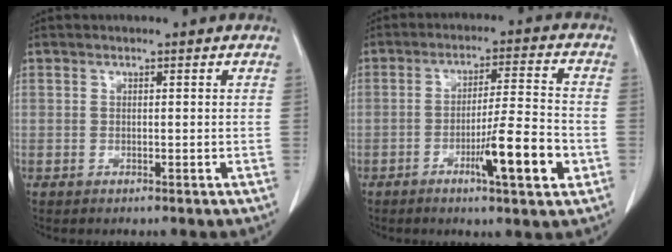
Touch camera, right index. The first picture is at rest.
{"total": 9.7, "force": [-3.6, 0.5, 9.0], "torque": [-0.143, -0.005, -0.058]}